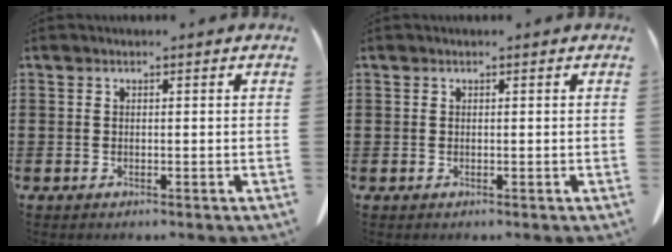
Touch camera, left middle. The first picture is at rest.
{"total": 0.0}